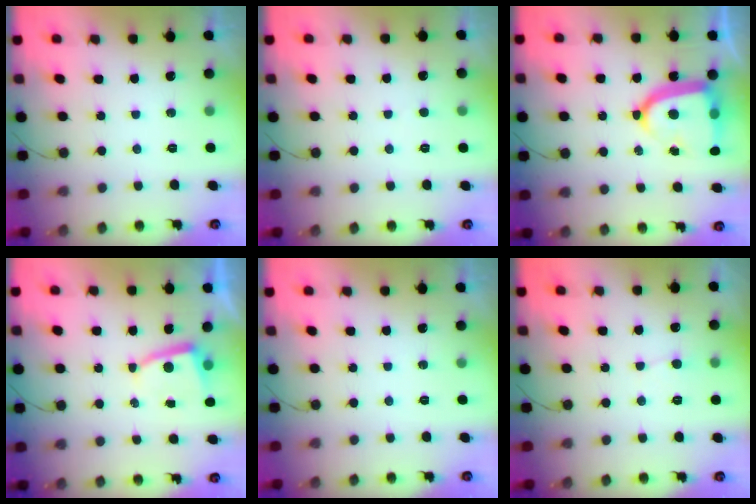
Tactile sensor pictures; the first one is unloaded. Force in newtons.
{"total": 2.3, "press": 2.3, "slide": 0.2}
{"total": 16.6, "press": 16.5, "slide": 1.5}
{"total": 4.0, "press": 3.9, "slide": 0.5}
{"total": 0.0}
{"total": 3.2, "press": 3.2, "slide": 0.4}